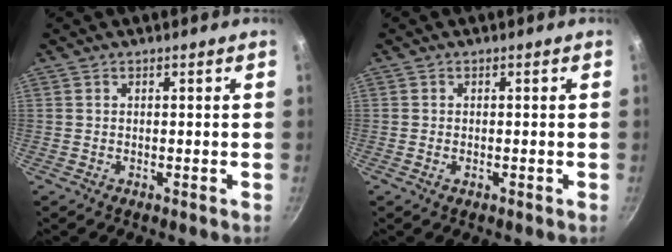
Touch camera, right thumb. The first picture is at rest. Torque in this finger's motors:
{"motor_torque": [-0.56, -0.18, -0.50, 0.26, -0.02]}